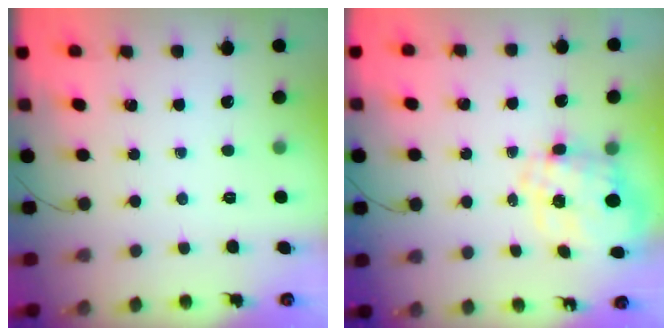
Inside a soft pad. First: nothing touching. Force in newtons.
{"total": 3.7, "press": 3.2, "slide": 1.9}